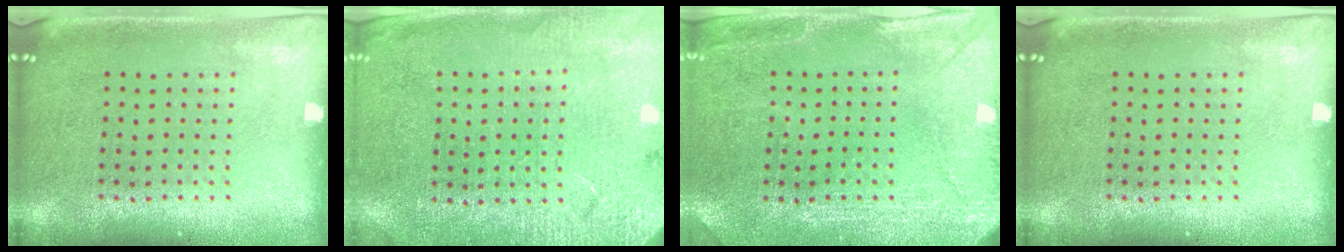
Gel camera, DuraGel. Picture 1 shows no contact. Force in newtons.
{"total": 2.8, "press": 2.8, "slide": 0.1}
{"total": 2.9, "press": 2.8, "slide": 0.7}
{"total": 0.0}